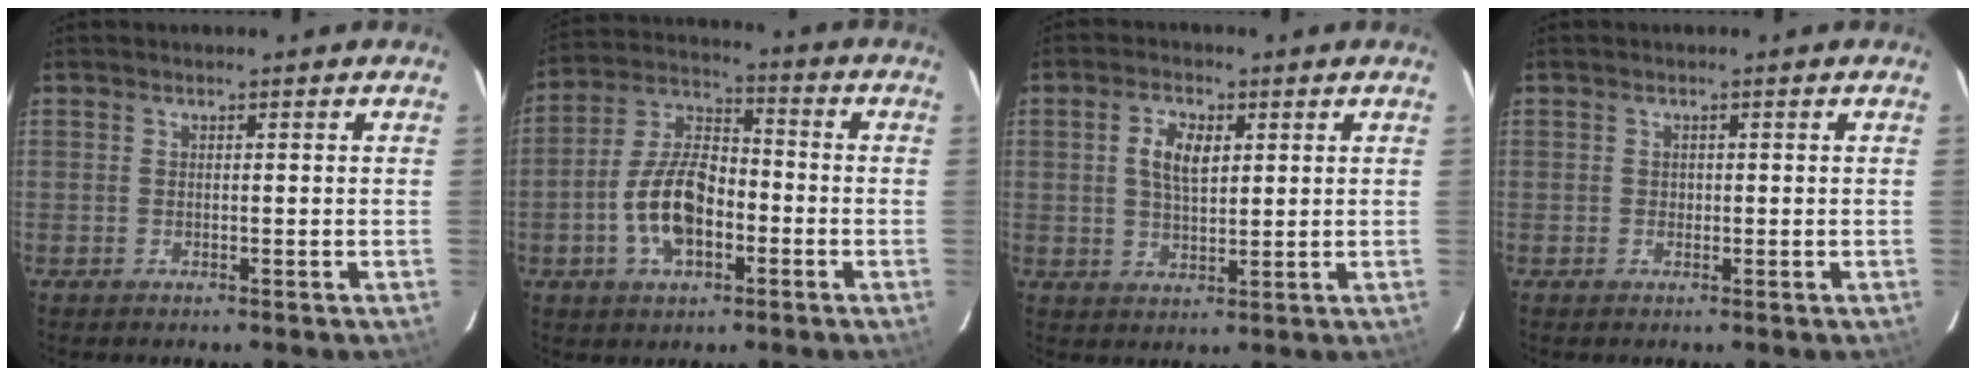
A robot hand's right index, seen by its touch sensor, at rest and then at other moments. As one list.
[{"total": 12.3, "force": [-3.8, 6.5, 9.7], "torque": [-0.199, 0.019, -0.066]}, {"total": 5.7, "force": [1.6, 2.9, 4.6], "torque": [-0.084, 0.007, 0.032]}, {"total": 0.8, "force": [0.0, 0.8, 0.0], "torque": [0.006, -0.001, 0.001]}]